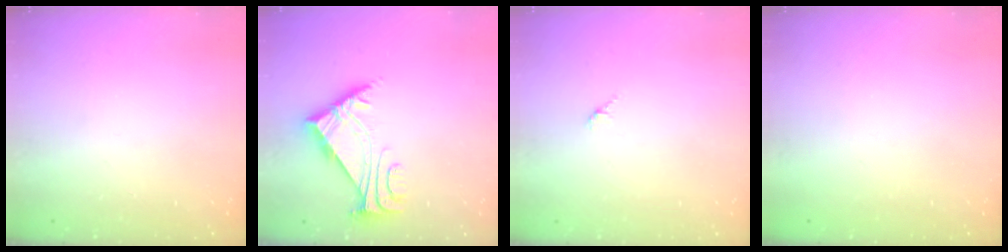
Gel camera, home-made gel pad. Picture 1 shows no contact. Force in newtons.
{"total": 6.3, "press": 6.2, "slide": 0.8}
{"total": 1.5, "press": 1.4, "slide": 0.4}
{"total": 1.3, "press": 1.3, "slide": 0.2}